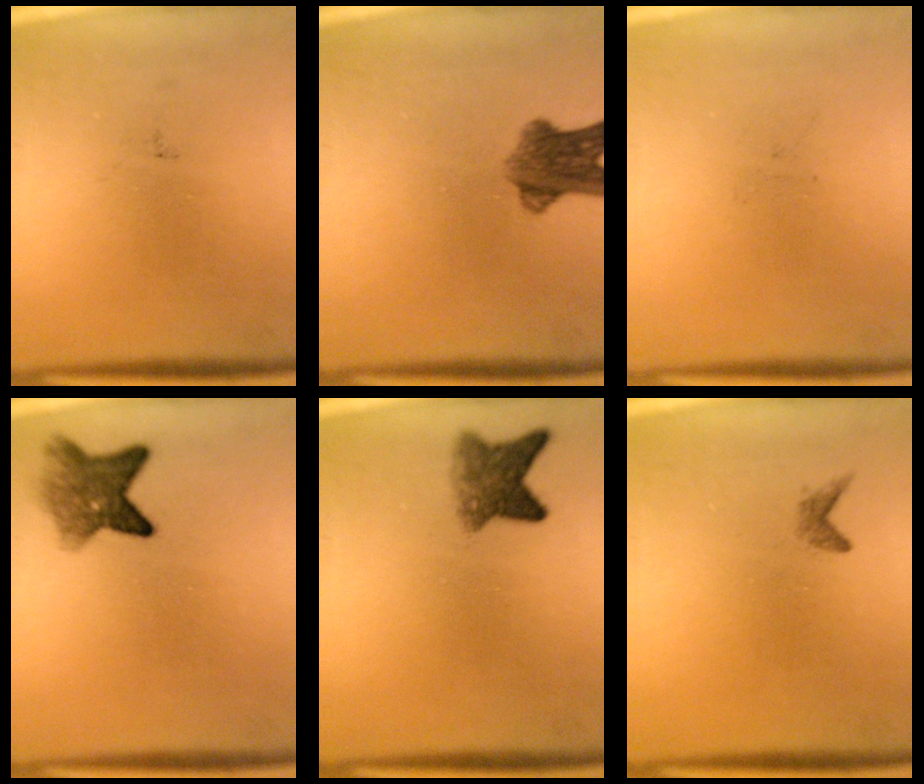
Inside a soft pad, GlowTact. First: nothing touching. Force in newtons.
{"total": 6.8}
{"total": 0.0}
{"total": 5.9}
{"total": 4.5}
{"total": 0.9}